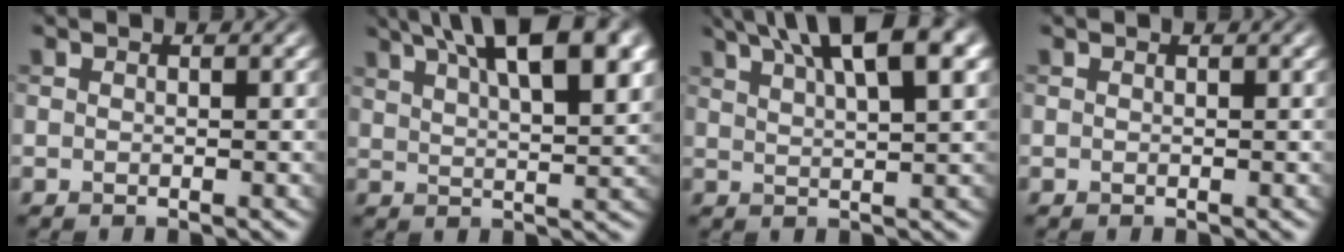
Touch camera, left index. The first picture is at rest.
{"total": 12.3, "force": [7.0, 4.4, 9.2], "torque": [-0.117, 0.034, 0.096]}
{"total": 10.4, "force": [6.1, 3.0, 7.9], "torque": [-0.096, 0.036, 0.078]}
{"total": 0.0}